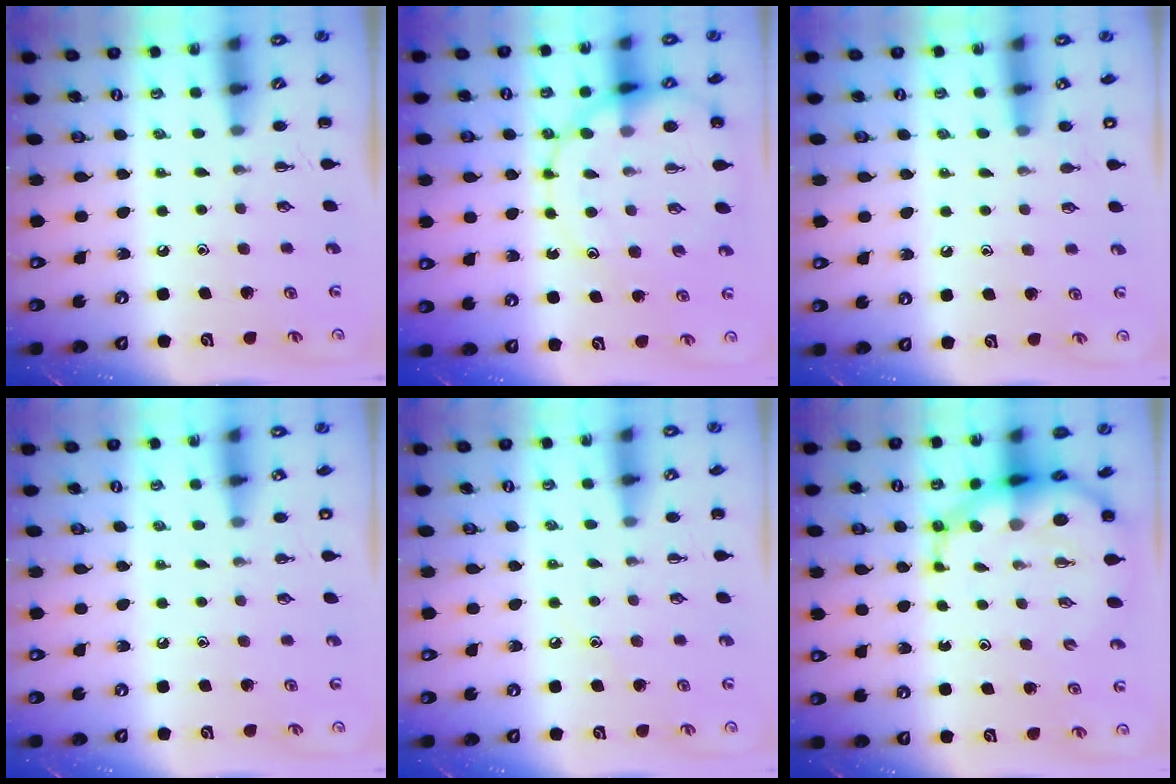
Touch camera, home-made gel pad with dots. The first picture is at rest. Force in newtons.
{"total": 16.1, "press": 15.8, "slide": 3.2}
{"total": 6.8, "press": 6.6, "slide": 1.9}
{"total": 1.4, "press": 1.4, "slide": 0.1}
{"total": 7.1, "press": 6.8, "slide": 2.1}
{"total": 10.7, "press": 10.4, "slide": 2.9}